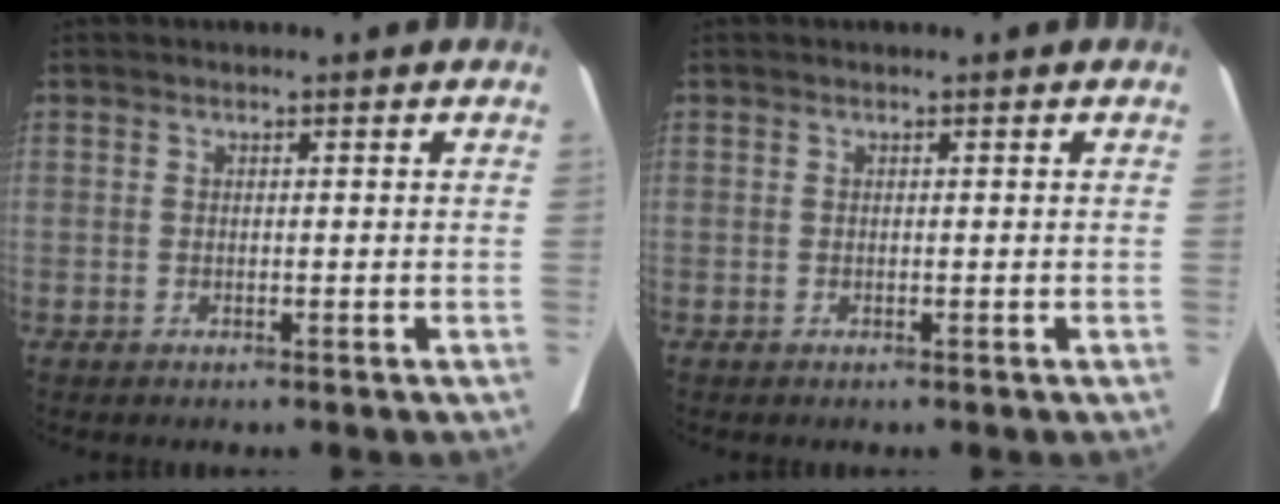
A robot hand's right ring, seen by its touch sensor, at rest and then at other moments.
{"total": 0.0}